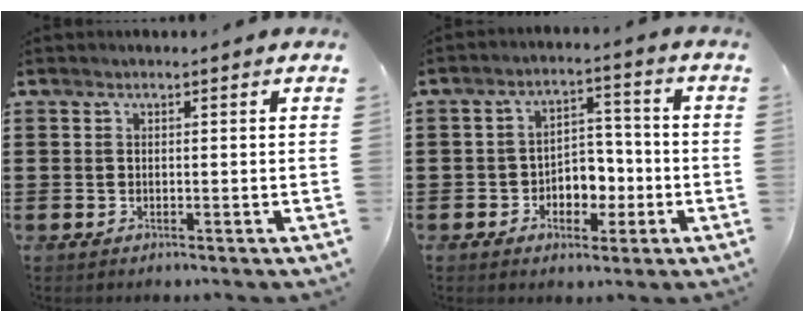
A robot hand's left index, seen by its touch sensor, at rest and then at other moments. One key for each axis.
{"total": 4.9, "fx": -1.8, "fy": 3.8, "fz": 2.5, "tx": -0.045, "ty": 0.009, "tz": -0.037}